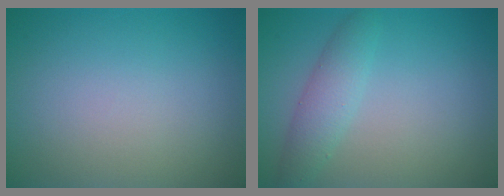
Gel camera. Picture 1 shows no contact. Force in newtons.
{"total": 2.6, "press": 2.6, "slide": 0.1}